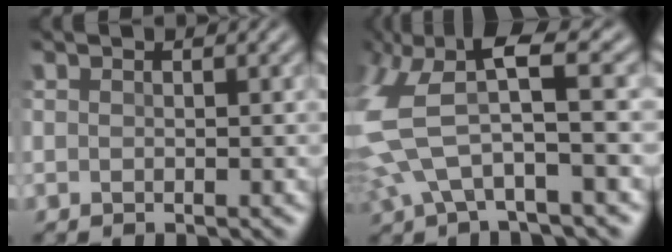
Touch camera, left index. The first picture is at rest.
{"total": 8.0, "force": [0.8, 3.1, 7.4], "torque": [-0.175, 0.013, -0.001]}